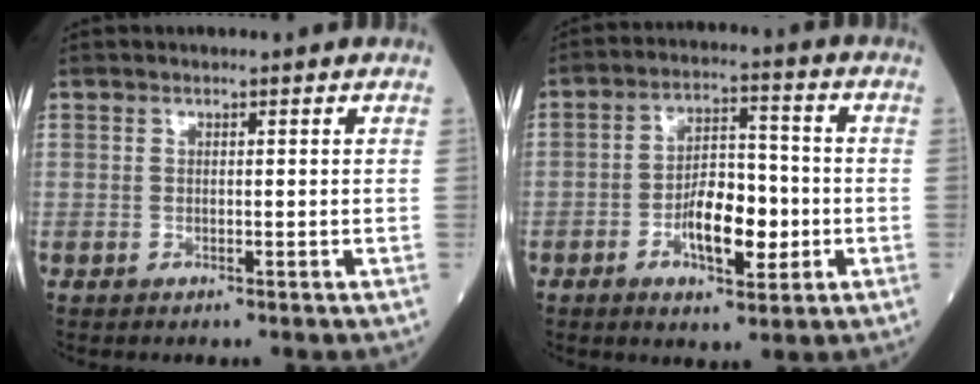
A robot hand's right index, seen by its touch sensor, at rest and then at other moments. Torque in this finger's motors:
{"motor_torque": [0.45, 0.12, 0.21, 0.13]}